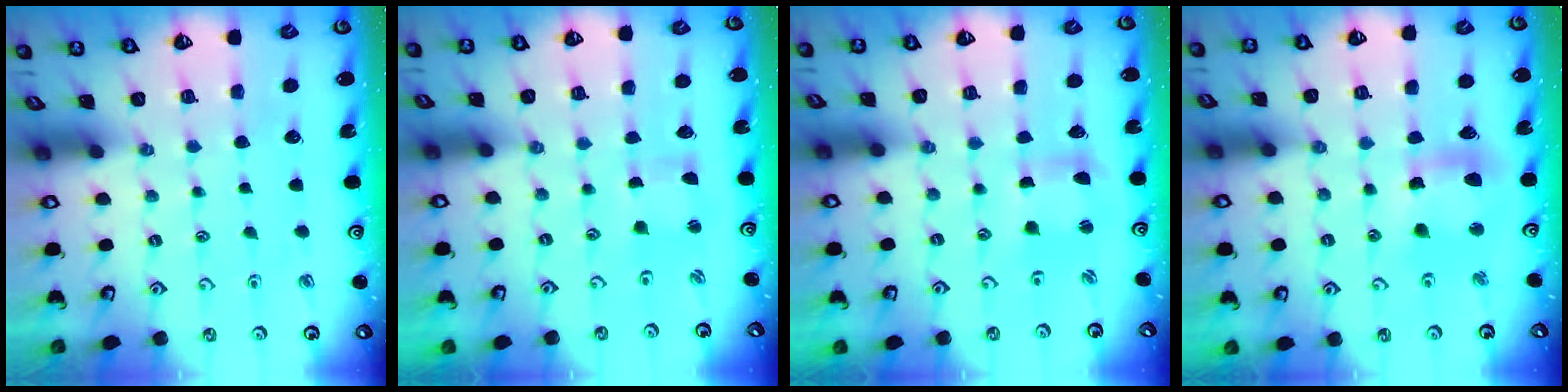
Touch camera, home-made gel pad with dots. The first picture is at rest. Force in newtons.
{"total": 1.5, "press": 1.5, "slide": 0.3}
{"total": 4.4, "press": 4.3, "slide": 0.5}
{"total": 11.0, "press": 10.9, "slide": 1.7}